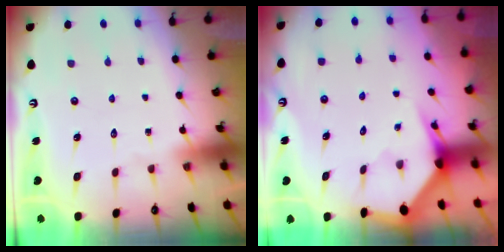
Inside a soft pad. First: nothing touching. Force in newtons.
{"total": 3.4, "press": 3.3, "slide": 0.5}